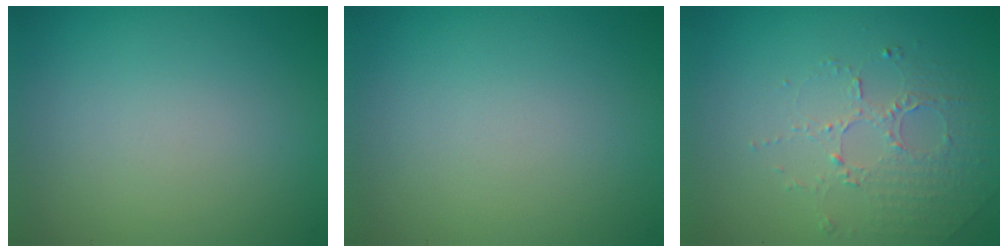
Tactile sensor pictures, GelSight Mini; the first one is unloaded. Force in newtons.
{"total": 0.0}
{"total": 1.9, "press": 1.5, "slide": 1.1}